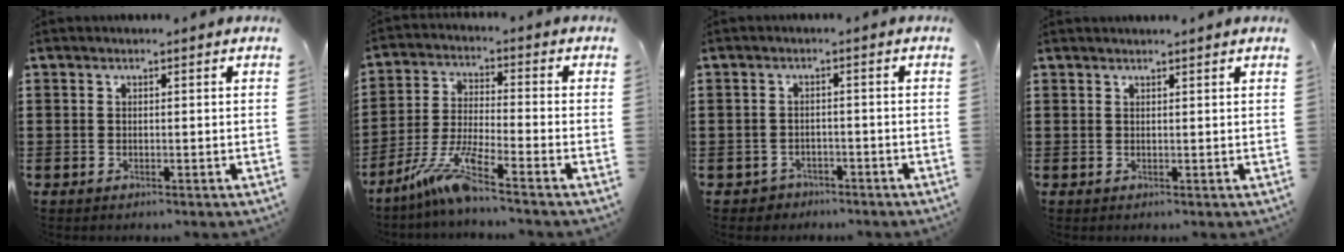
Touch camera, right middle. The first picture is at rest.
{"total": 8.3, "force": [-5.9, 0.2, 5.7], "torque": [-0.132, -0.018, -0.120]}
{"total": 1.7, "force": [-1.6, 0.7, -0.2], "torque": [-0.005, 0.003, -0.038]}
{"total": 0.7, "force": [0.7, -0.2, 0.1], "torque": [-0.002, -0.001, 0.013]}